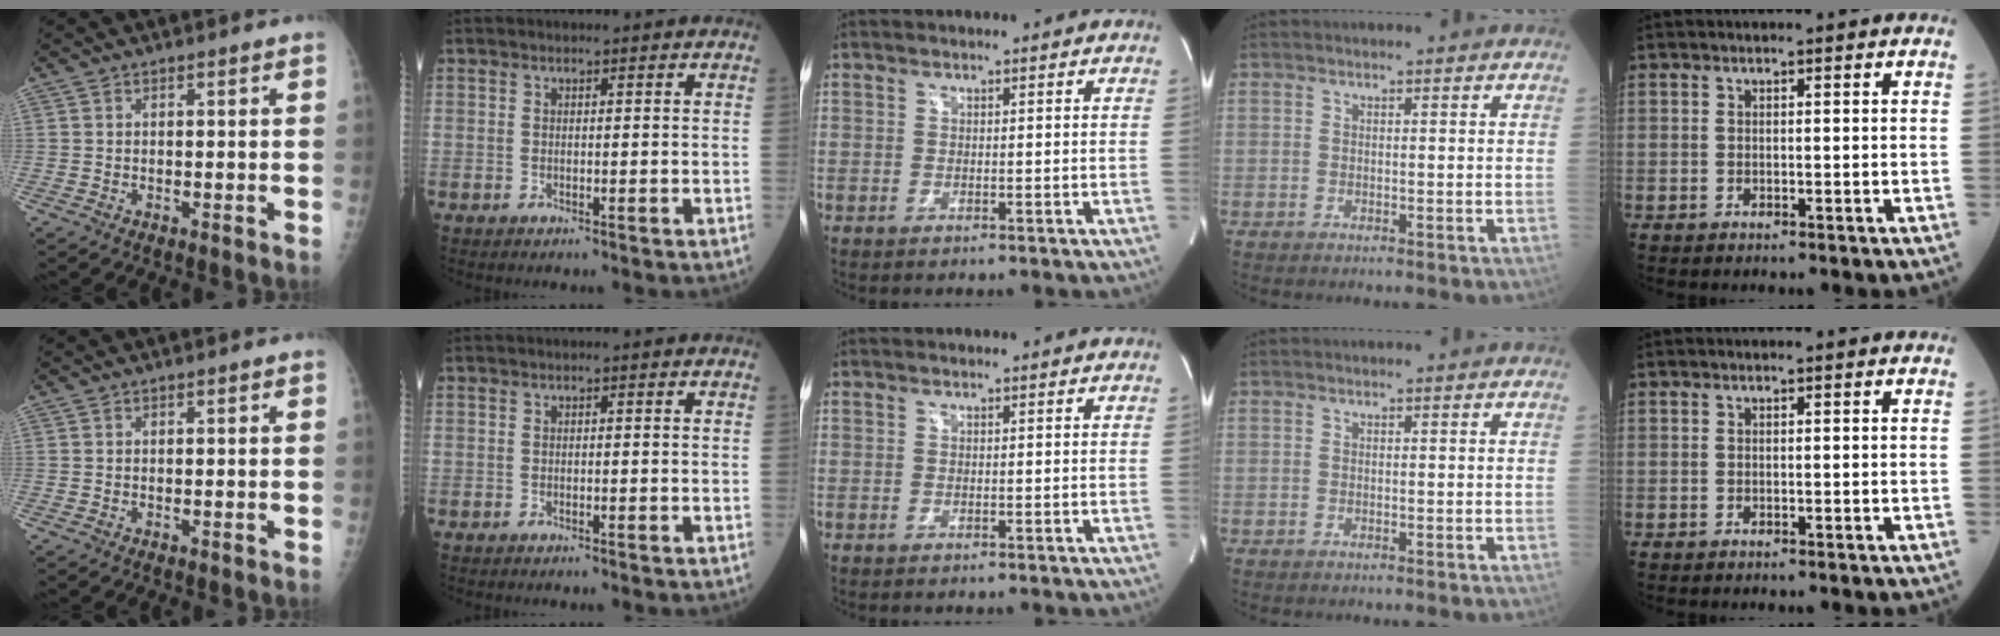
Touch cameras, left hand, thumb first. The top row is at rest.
{}